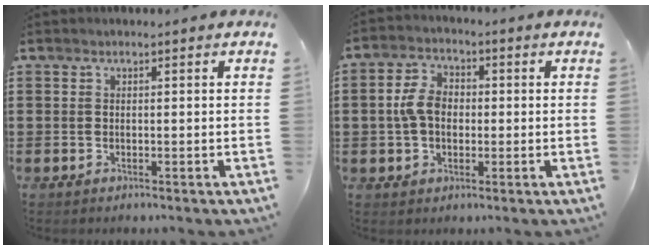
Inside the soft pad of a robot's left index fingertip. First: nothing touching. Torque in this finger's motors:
{"motor_torque": [1.10, 1.04, 0.32, 0.04]}